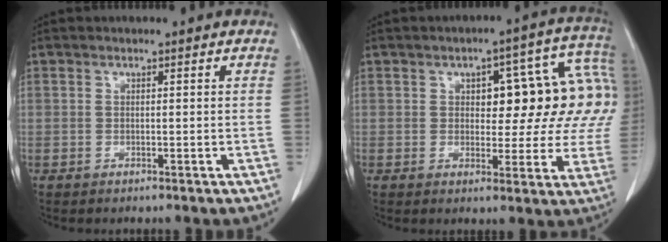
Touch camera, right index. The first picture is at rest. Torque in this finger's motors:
{"motor_torque": [0.86, 0.53, 0.25, 0.03]}